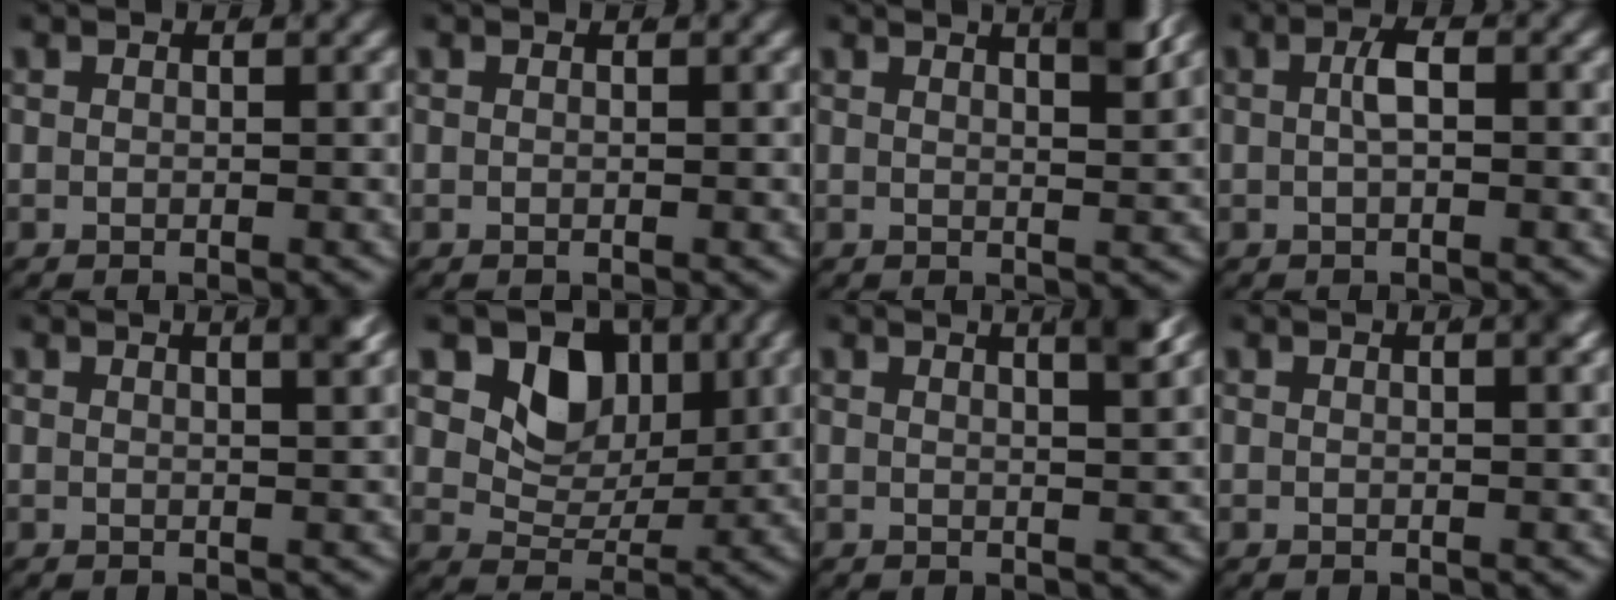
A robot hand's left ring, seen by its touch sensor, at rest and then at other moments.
{"total": 0.0}
{"total": 4.0, "force": [2.6, 0.2, 3.0], "torque": [-0.032, 0.000, 0.044]}
{"total": 1.6, "force": [-0.2, 0.0, 1.6], "torque": [-0.026, -0.003, -0.001]}
{"total": 4.1, "force": [2.2, 0.8, 3.4], "torque": [-0.029, 0.014, 0.030]}
{"total": 9.4, "force": [3.1, 7.2, 5.2], "torque": [-0.094, -0.008, 0.051]}
{"total": 5.2, "force": [3.0, 1.2, 4.1], "torque": [-0.041, 0.011, 0.043]}
{"total": 1.9, "force": [0.9, 0.0, 1.6], "torque": [-0.009, 0.009, 0.011]}